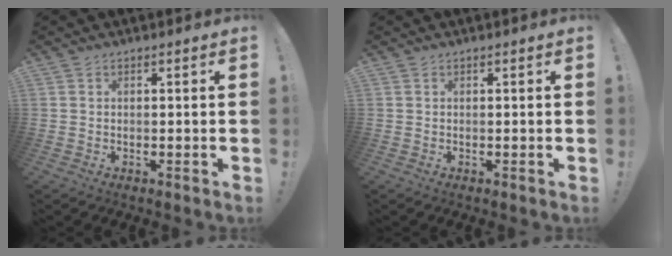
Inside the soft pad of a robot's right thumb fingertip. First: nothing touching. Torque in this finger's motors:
{"motor_torque": [-0.12, -0.11, 0.09, -0.03, 0.00]}